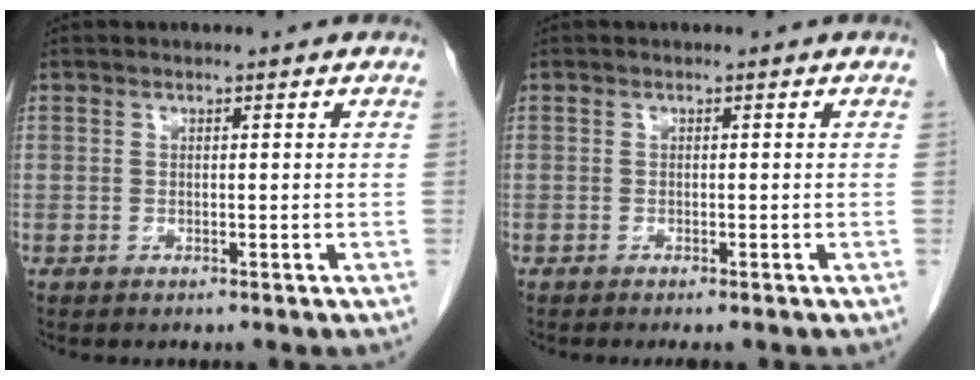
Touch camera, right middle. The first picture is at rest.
{"total": 1.2, "force": [-1.0, 0.0, 0.6], "torque": [-0.011, -0.004, -0.013]}